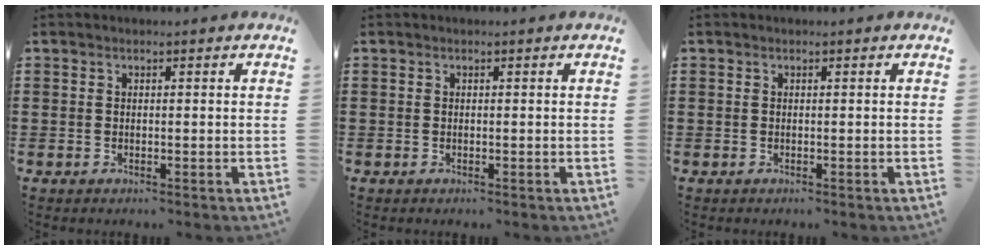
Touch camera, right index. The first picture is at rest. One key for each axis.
{"total": 0.0}
{"total": 0.0}